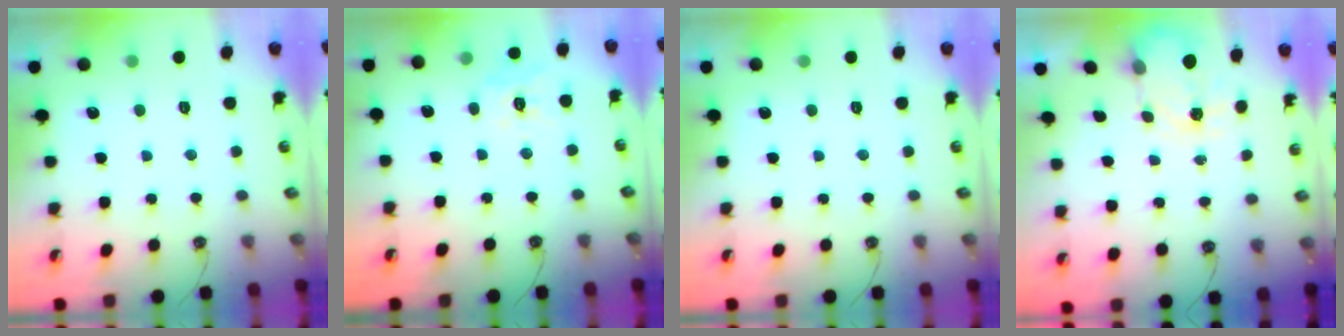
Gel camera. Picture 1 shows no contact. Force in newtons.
{"total": 11.1, "press": 11.1, "slide": 1.1}
{"total": 0.0}
{"total": 3.9, "press": 3.8, "slide": 0.6}